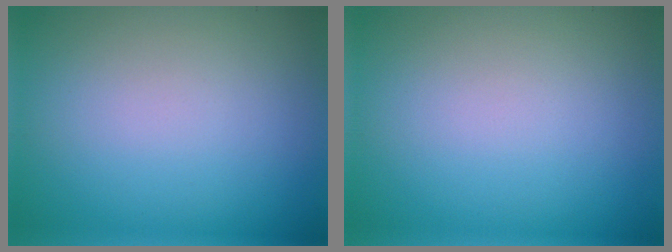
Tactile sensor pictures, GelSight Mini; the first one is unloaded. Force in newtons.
{"total": 0.0}